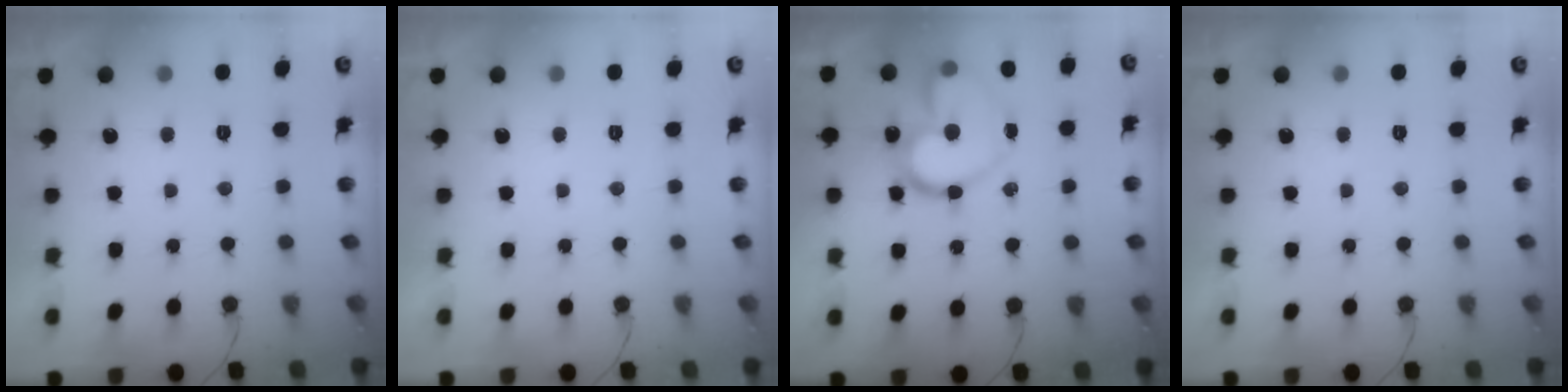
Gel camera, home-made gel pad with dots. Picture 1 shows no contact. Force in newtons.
{"total": 0.0}
{"total": 19.4, "press": 19.3, "slide": 1.8}
{"total": 0.0}